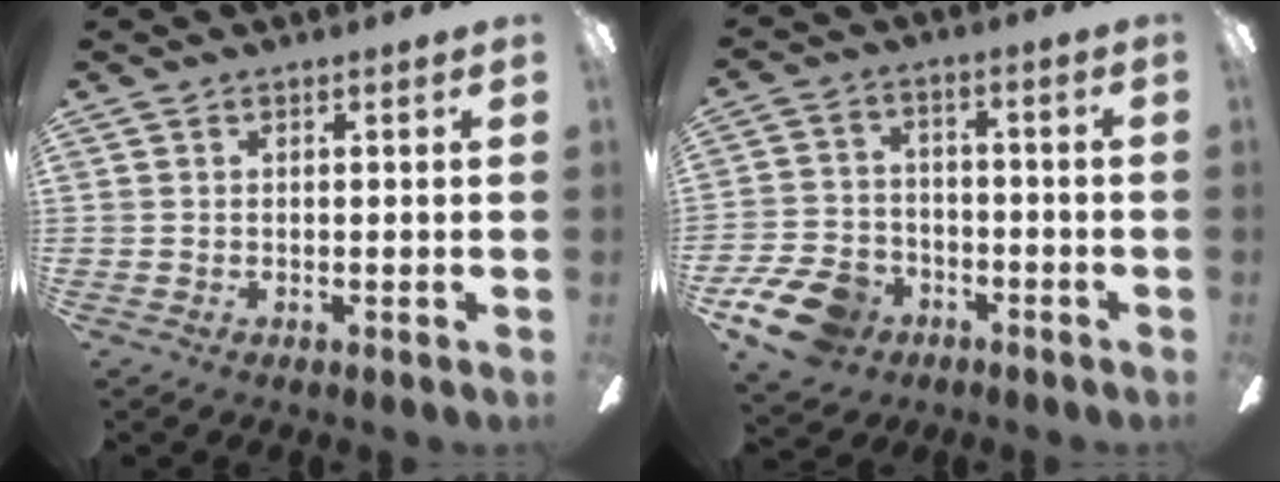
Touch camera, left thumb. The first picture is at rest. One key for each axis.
{"total": 12.0, "fx": -7.4, "fy": 7.5, "fz": 5.6, "tx": -0.128, "ty": 0.046, "tz": -0.137}